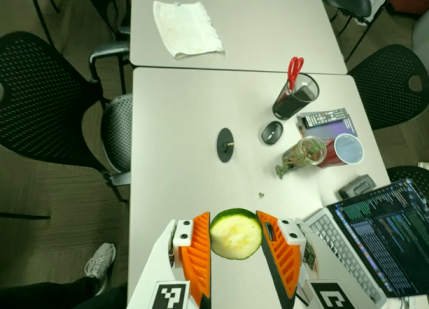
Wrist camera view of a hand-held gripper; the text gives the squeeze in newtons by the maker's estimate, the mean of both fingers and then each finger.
{"total": 8.4, "left": 8.5, "right": 8.3}